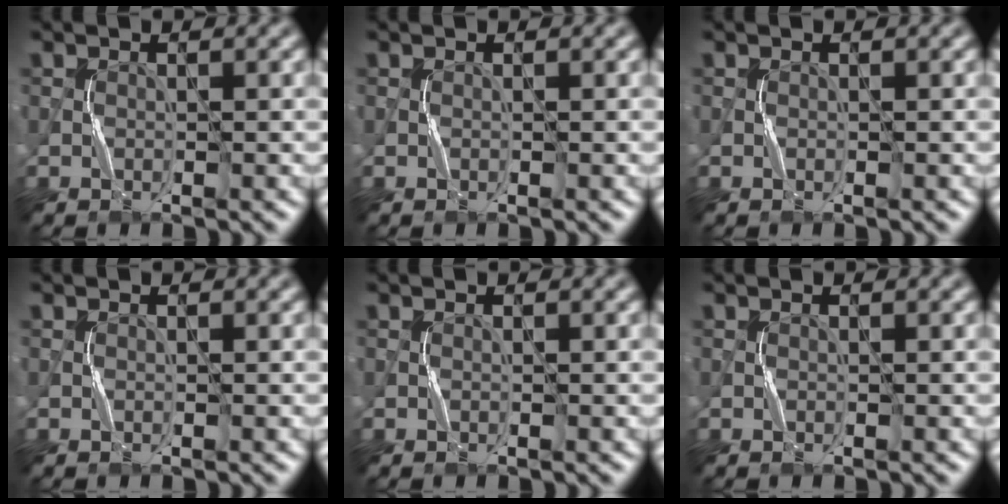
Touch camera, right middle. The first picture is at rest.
{"total": 0.0}
{"total": 0.0}
{"total": 0.0}
{"total": 0.0}
{"total": 0.0}